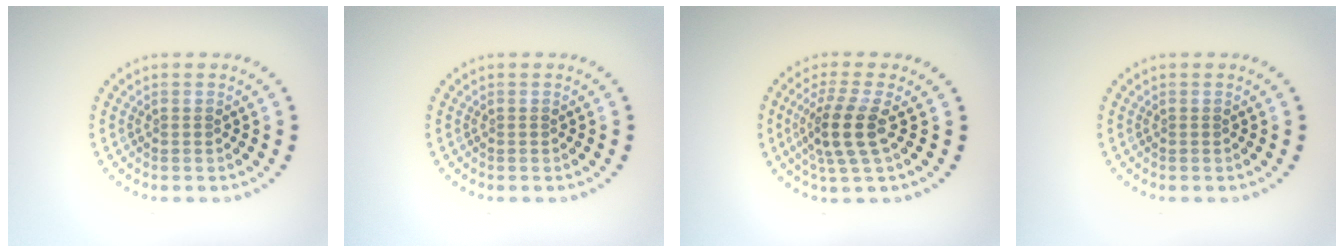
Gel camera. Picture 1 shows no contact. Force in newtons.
{"total": 0.0}
{"total": 4.0, "press": 3.1, "slide": 2.5}
{"total": 0.0}